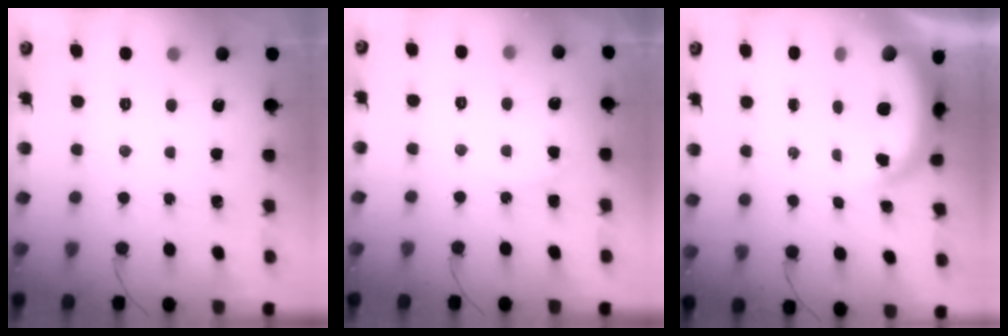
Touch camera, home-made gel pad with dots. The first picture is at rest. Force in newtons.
{"total": 5.8, "press": 5.8, "slide": 0.6}
{"total": 5.1, "press": 5.1, "slide": 0.3}